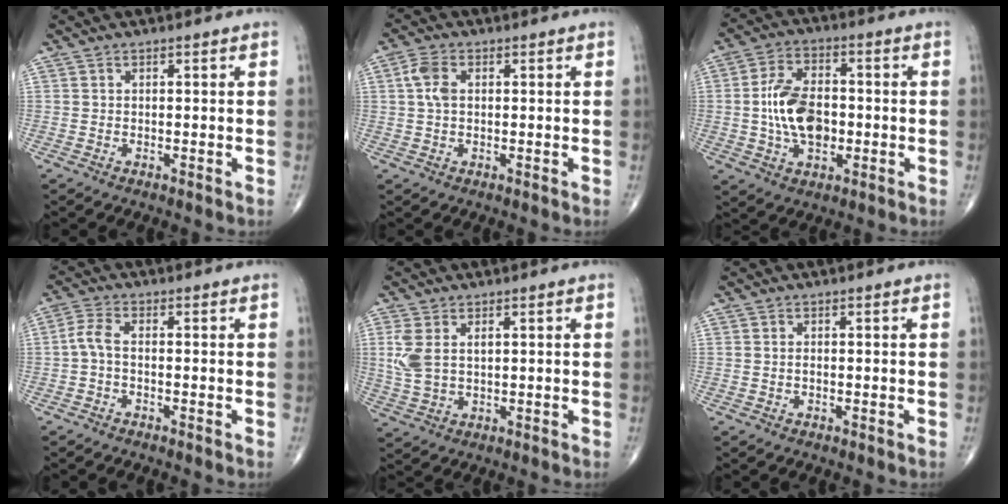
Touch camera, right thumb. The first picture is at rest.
{"total": 4.3, "force": [0.8, 2.5, 3.4], "torque": [-0.080, 0.008, 0.012]}
{"total": 11.9, "force": [-0.9, 7.2, 9.4], "torque": [-0.158, 0.013, -0.018]}
{"total": 3.3, "force": [-0.7, 1.3, 2.9], "torque": [-0.068, 0.009, -0.022]}
{"total": 6.0, "force": [1.5, 3.4, 4.7], "torque": [-0.113, 0.003, 0.038]}
{"total": 0.5, "force": [-0.1, 0.3, 0.4], "torque": [-0.009, 0.000, -0.001]}